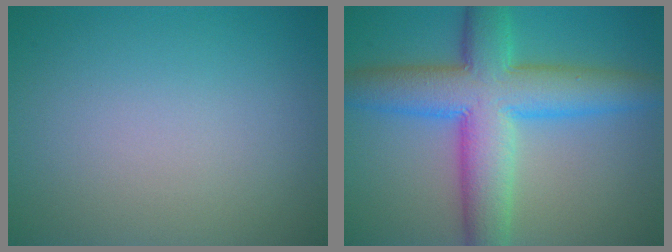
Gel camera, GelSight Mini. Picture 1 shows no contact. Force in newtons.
{"total": 9.8, "press": 9.8, "slide": 0.1}